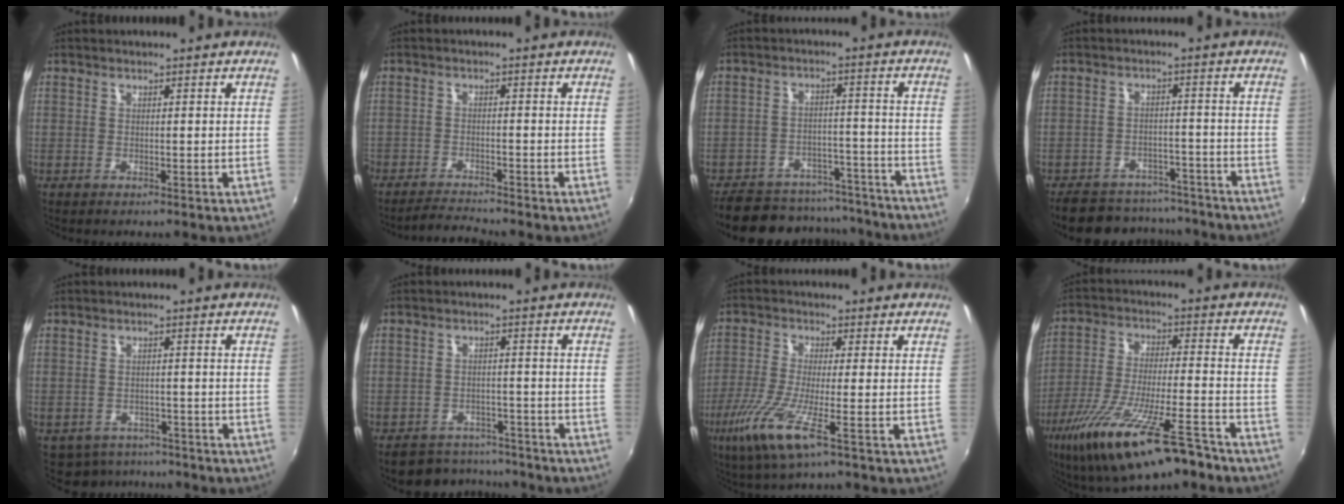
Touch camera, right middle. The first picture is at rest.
{"total": 3.8, "force": [-3.8, -0.2, 0.5], "torque": [-0.031, -0.006, -0.072]}
{"total": 20.9, "force": [-17.9, 8.2, 7.0], "torque": [-0.155, 0.036, -0.229]}
{"total": 16.3, "force": [-13.8, 6.9, 5.4], "torque": [-0.123, 0.022, -0.180]}
{"total": 5.8, "force": [-4.7, 3.3, 1.0], "torque": [-0.032, -0.008, -0.065]}
{"total": 8.8, "force": [-7.5, 4.3, 1.3], "torque": [-0.036, 0.019, -0.098]}
{"total": 9.7, "force": [-4.5, 0.5, 8.5], "torque": [-0.196, -0.024, -0.088]}
{"total": 20.4, "force": [-13.7, 4.3, 14.5], "torque": [-0.278, -0.058, -0.232]}